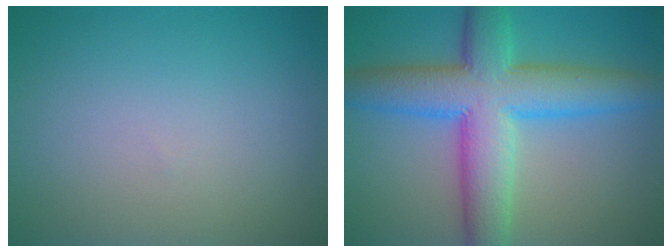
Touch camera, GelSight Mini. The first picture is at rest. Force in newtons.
{"total": 9.8, "press": 9.8, "slide": 0.1}